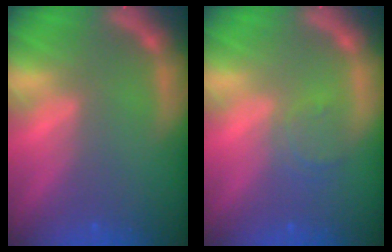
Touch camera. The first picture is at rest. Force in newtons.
{"total": 2.4}